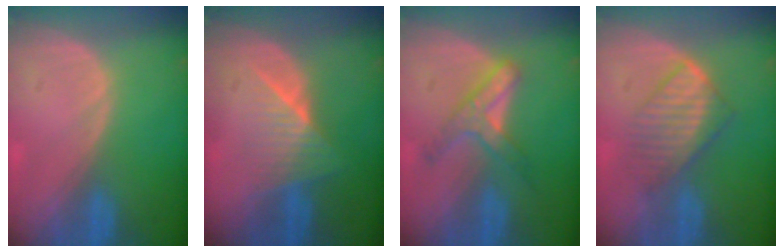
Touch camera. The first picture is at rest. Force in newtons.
{"total": 6.3, "press": 5.6, "slide": 2.9}
{"total": 5.2, "press": 5.2, "slide": 0.9}
{"total": 6.2, "press": 6.1, "slide": 1.2}